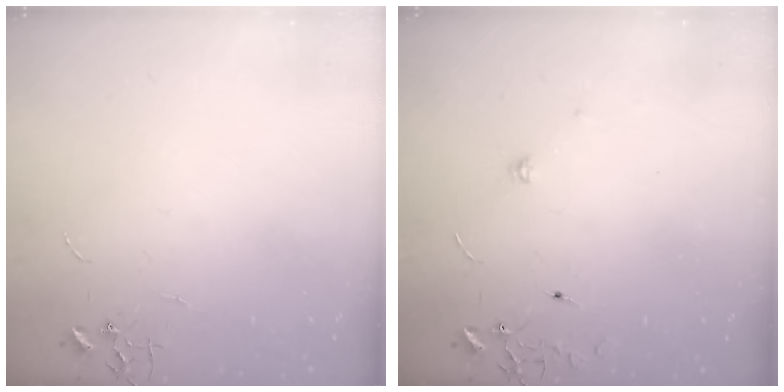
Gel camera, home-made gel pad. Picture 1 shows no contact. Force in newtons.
{"total": 7.5, "press": 7.4, "slide": 0.8}